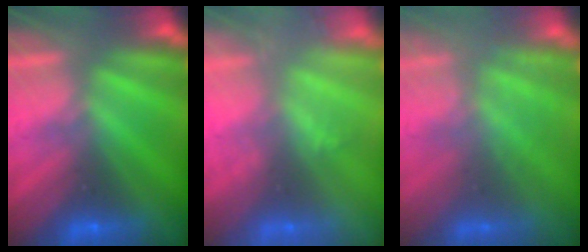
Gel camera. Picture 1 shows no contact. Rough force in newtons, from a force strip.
{"total": 1.7}
{"total": 2.9}